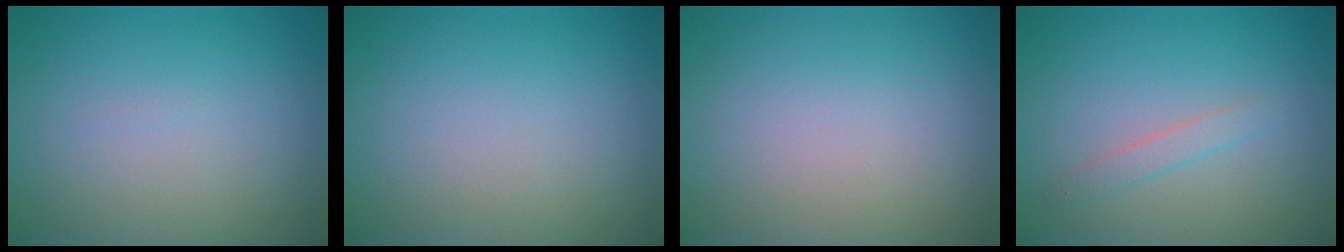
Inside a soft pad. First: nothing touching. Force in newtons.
{"total": 0.0}
{"total": 0.0}
{"total": 1.2, "press": 1.2, "slide": 0.1}